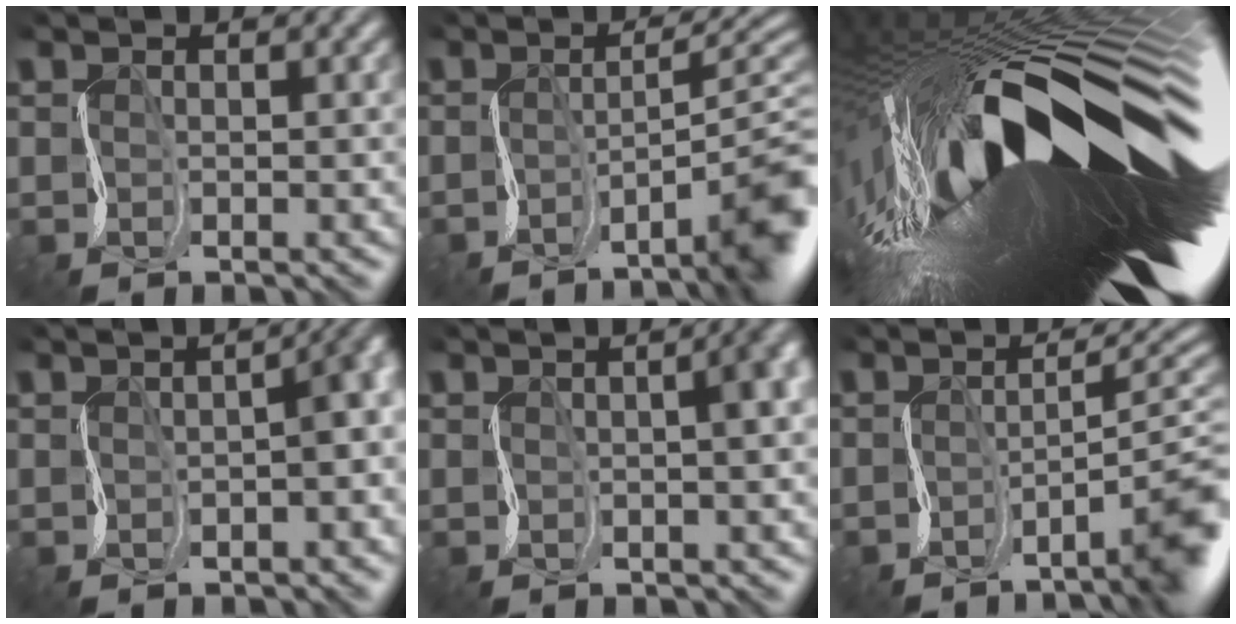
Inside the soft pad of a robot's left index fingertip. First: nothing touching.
{"total": 7.8, "force": [-2.9, 1.7, 7.1], "torque": [-0.068, 0.006, -0.047]}
{"total": 20.2, "force": [-0.5, 7.4, 18.8], "torque": [-0.335, -0.018, -0.017]}
{"total": 5.9, "force": [-0.3, 2.3, 5.4], "torque": [-0.036, 0.002, -0.006]}
{"total": 10.0, "force": [1.8, 5.2, 8.4], "torque": [-0.054, 0.047, -0.011]}
{"total": 7.1, "force": [-2.6, 1.5, 6.4], "torque": [-0.060, 0.005, -0.044]}